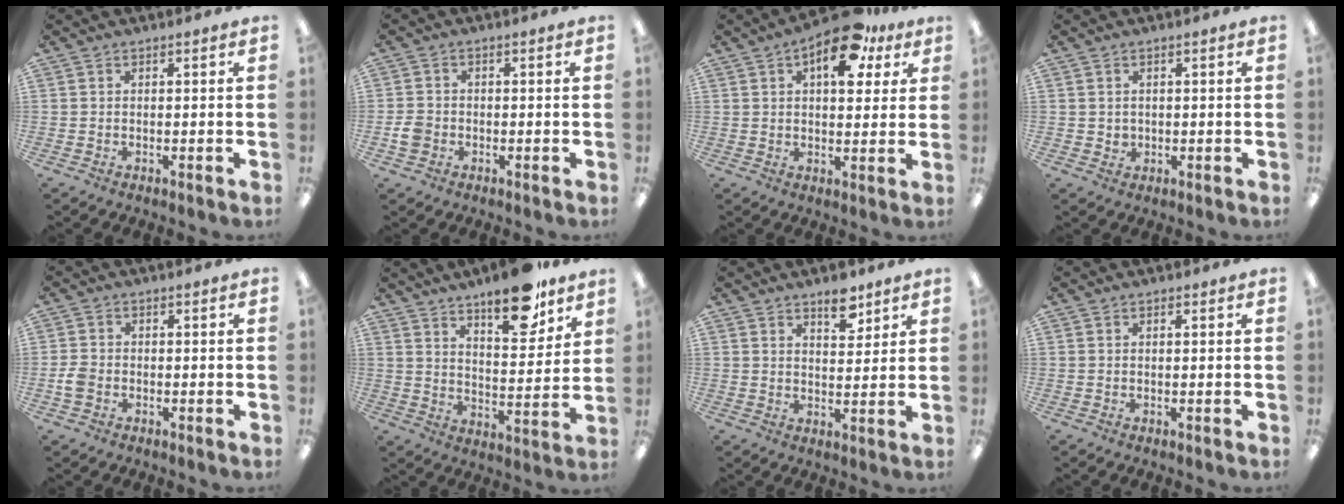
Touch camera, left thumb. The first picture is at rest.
{"total": 3.3, "force": [-1.0, 2.7, 1.5], "torque": [-0.023, 0.007, -0.017]}
{"total": 13.7, "force": [6.7, 6.8, 9.8], "torque": [-0.125, -0.021, 0.109]}
{"total": 1.6, "force": [0.6, 1.4, 0.2], "torque": [-0.007, 0.003, 0.011]}
{"total": 3.0, "force": [-1.0, 2.3, 1.7], "torque": [-0.028, 0.007, -0.016]}
{"total": 14.7, "force": [11.4, 4.7, 8.0], "torque": [-0.106, -0.073, 0.192]}
{"total": 6.4, "force": [4.8, 2.9, 3.2], "torque": [-0.025, -0.034, 0.078]}
{"total": 0.6, "force": [0.3, 0.2, 0.4], "torque": [-0.008, 0.002, 0.006]}